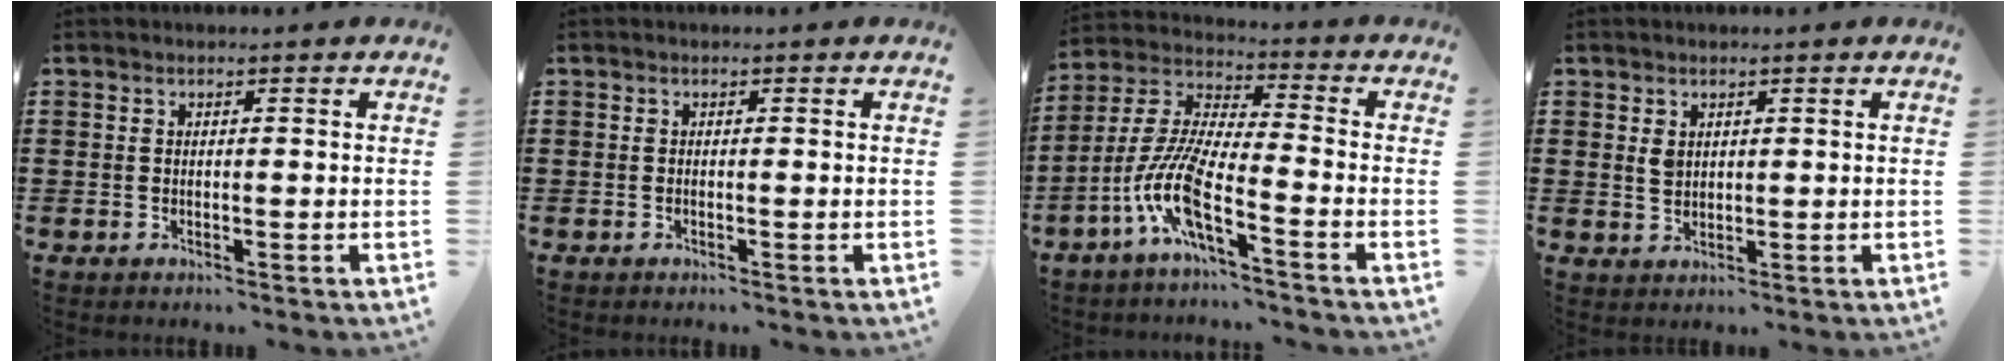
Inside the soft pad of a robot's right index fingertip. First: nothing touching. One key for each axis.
{"total": 0.0}
{"total": 10.1, "fx": -5.4, "fy": 1.4, "fz": 8.5, "tx": -0.207, "ty": -0.022, "tz": -0.112}
{"total": 2.1, "fx": 1.0, "fy": 1.4, "fz": 1.2, "tx": -0.027, "ty": 0.004, "tz": 0.020}